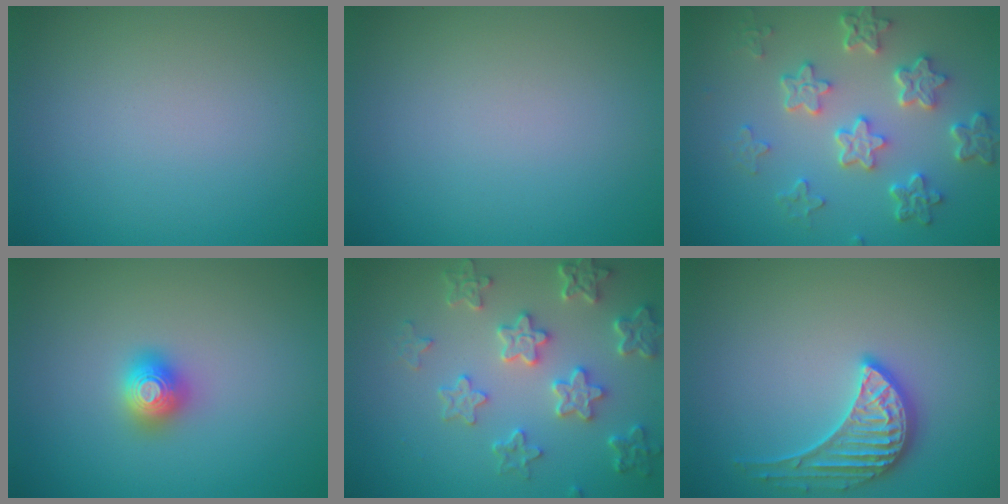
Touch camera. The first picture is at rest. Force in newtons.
{"total": 0.0}
{"total": 5.7, "press": 4.4, "slide": 3.7}
{"total": 2.0, "press": 2.0, "slide": 0.2}
{"total": 5.4, "press": 4.4, "slide": 3.1}
{"total": 3.3, "press": 3.2, "slide": 0.6}